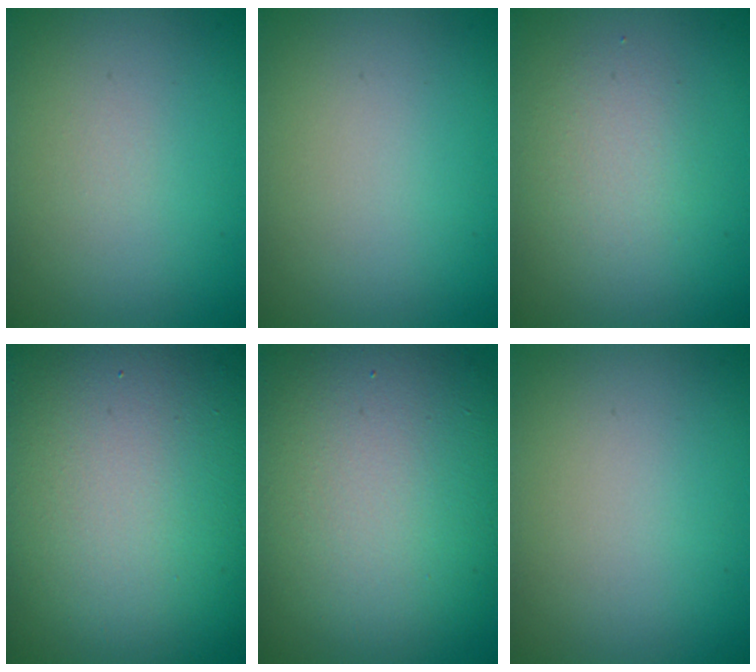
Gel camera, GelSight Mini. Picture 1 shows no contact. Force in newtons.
{"total": 0.0}
{"total": 2.1, "press": 2.1, "slide": 0.1}
{"total": 21.1, "press": 21.0, "slide": 1.3}
{"total": 14.0, "press": 14.0, "slide": 1.2}
{"total": 0.0}